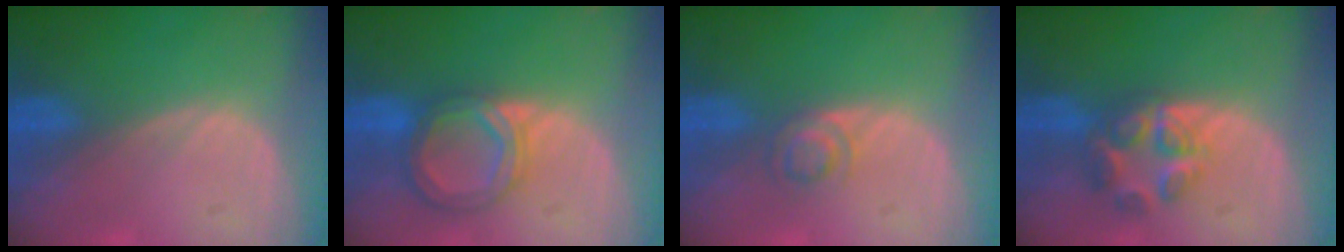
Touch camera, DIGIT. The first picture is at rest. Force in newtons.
{"total": 6.8, "press": 6.2, "slide": 2.7}
{"total": 3.0, "press": 2.9, "slide": 0.2}
{"total": 6.4, "press": 5.5, "slide": 3.2}